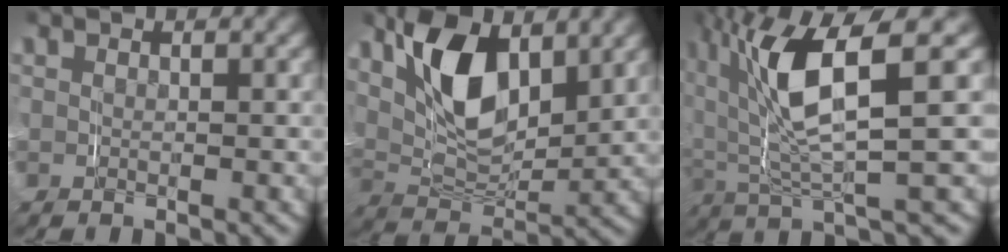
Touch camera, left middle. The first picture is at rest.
{"total": 8.6, "force": [2.9, 4.8, 6.5], "torque": [-0.140, -0.013, 0.045]}
{"total": 8.1, "force": [1.6, 2.5, 7.5], "torque": [-0.161, 0.002, 0.022]}